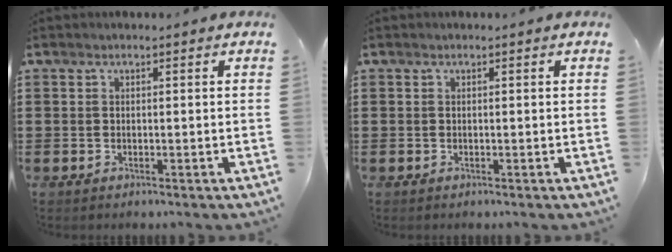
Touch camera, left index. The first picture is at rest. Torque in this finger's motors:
{"motor_torque": [-0.01, -0.01, 0.00, 0.00]}